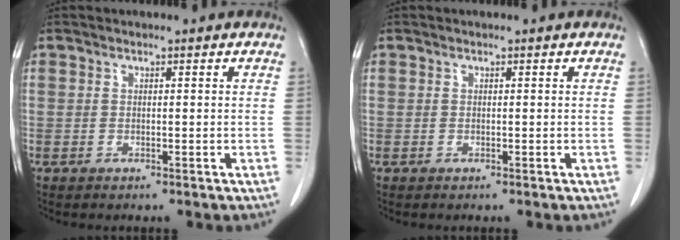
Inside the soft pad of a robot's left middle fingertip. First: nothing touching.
{"total": 0.0}